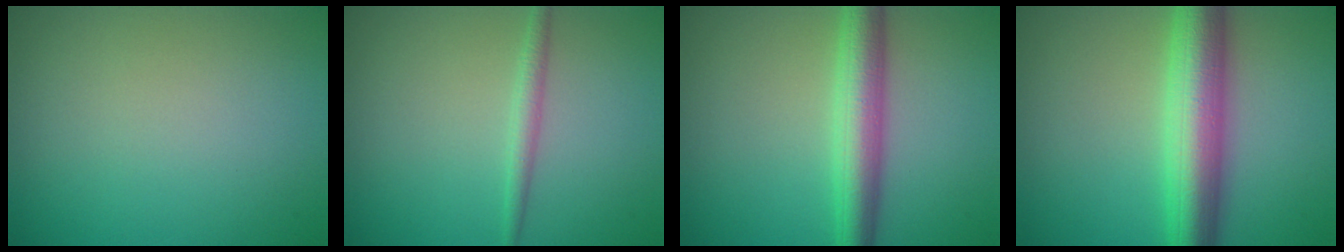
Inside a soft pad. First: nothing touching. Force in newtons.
{"total": 1.4, "press": 1.4, "slide": 0.1}
{"total": 4.9, "press": 4.9, "slide": 0.1}
{"total": 7.5, "press": 7.5, "slide": 0.1}